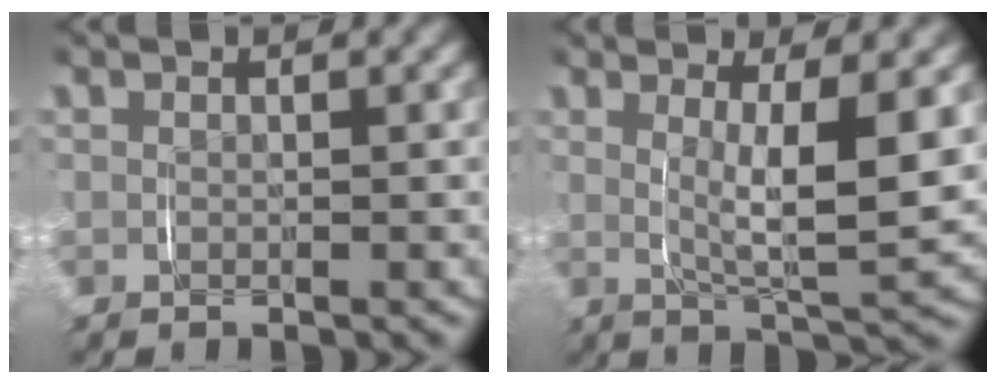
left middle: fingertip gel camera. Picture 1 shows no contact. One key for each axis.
{"total": 6.4, "fx": 1.4, "fy": 1.5, "fz": 6.0, "tx": -0.095, "ty": -0.011, "tz": 0.026}